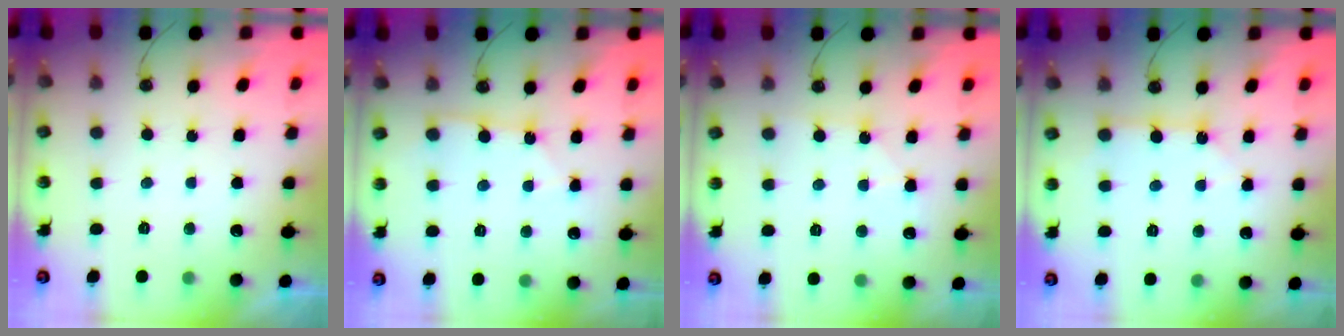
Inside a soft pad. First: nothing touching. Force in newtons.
{"total": 2.8, "press": 2.8, "slide": 0.2}
{"total": 5.6, "press": 5.5, "slide": 0.7}
{"total": 3.3, "press": 3.2, "slide": 0.2}